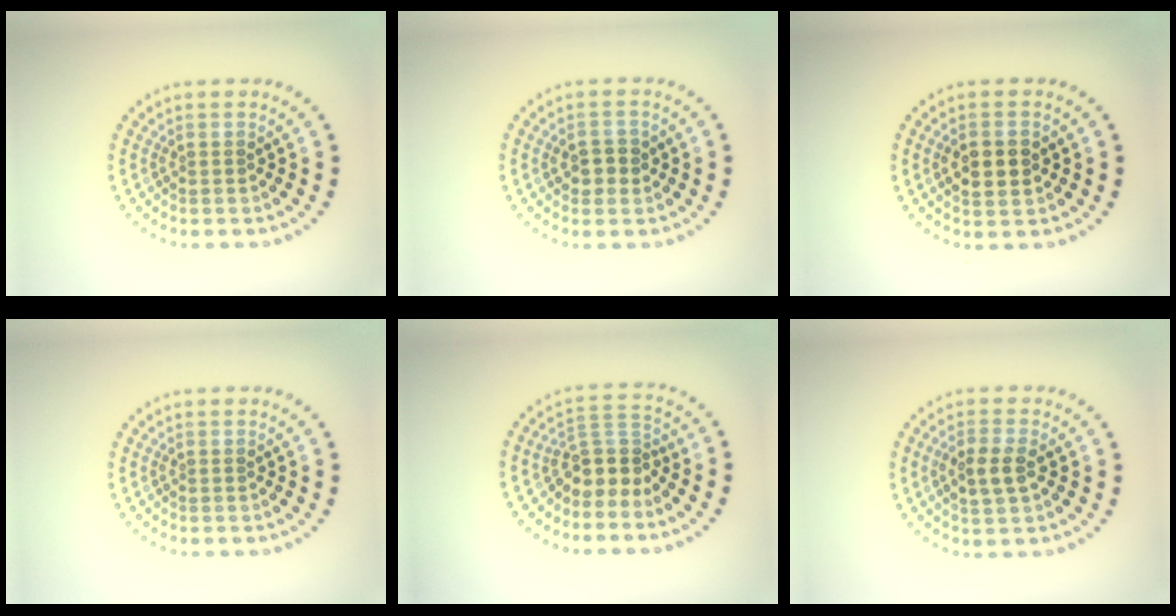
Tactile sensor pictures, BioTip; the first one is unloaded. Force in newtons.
{"total": 2.2, "press": 2.2, "slide": 0.3}
{"total": 3.5, "press": 3.5, "slide": 0.4}
{"total": 0.0}
{"total": 3.3, "press": 2.5, "slide": 2.2}
{"total": 2.8, "press": 2.8, "slide": 0.6}